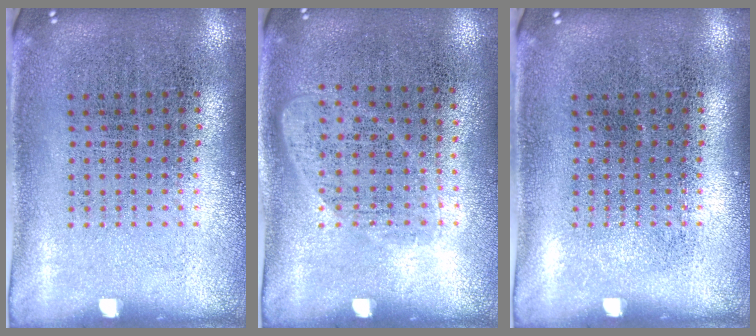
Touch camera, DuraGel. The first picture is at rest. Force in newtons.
{"total": 1.2, "press": 1.0, "slide": 0.6}
{"total": 0.0}